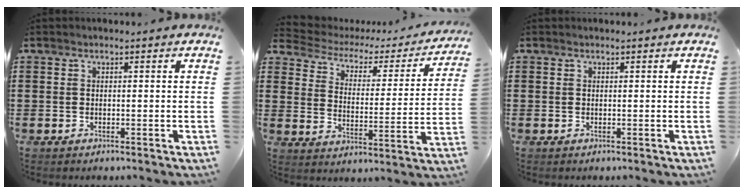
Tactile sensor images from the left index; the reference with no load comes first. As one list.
[{"total": 2.7, "force": [1.9, 1.6, 0.9], "torque": [-0.037, -0.016, 0.023]}, {"total": 0.0}]